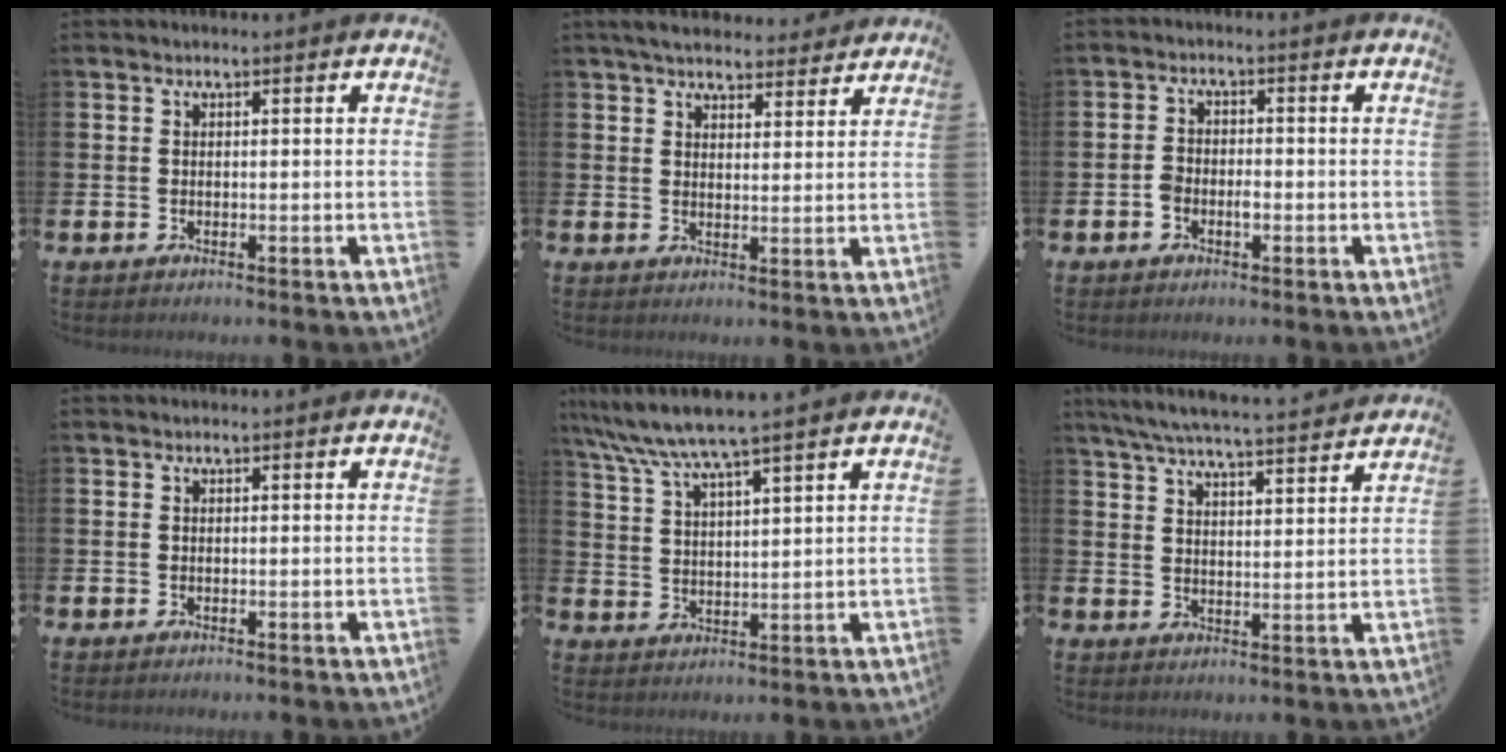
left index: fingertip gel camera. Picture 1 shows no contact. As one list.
[{"total": 4.9, "force": [4.6, 1.3, 0.9], "torque": [-0.031, -0.018, 0.083]}, {"total": 2.1, "force": [-0.9, 1.4, 1.3], "torque": [-0.021, 0.004, -0.020]}, {"total": 0.0}, {"total": 6.7, "force": [6.0, 0.0, 3.0], "torque": [-0.083, -0.025, 0.105]}, {"total": 6.6, "force": [6.3, 0.2, 1.9], "torque": [-0.053, -0.040, 0.111]}]